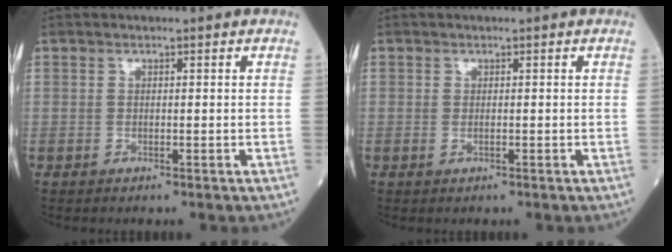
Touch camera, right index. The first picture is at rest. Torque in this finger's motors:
{"motor_torque": [-0.29, 0.09, -0.09, -0.01]}